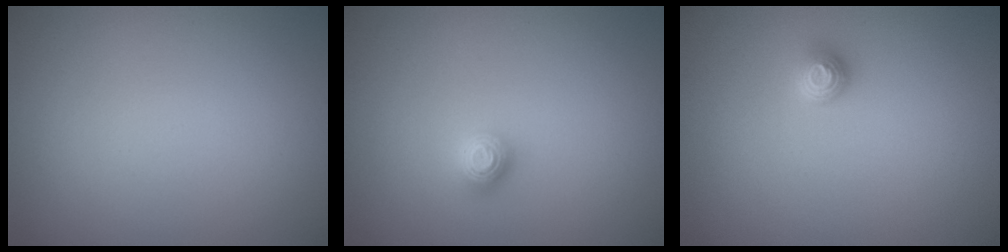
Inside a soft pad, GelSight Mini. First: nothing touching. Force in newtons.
{"total": 1.2, "press": 1.1, "slide": 0.2}
{"total": 1.3, "press": 1.1, "slide": 0.7}